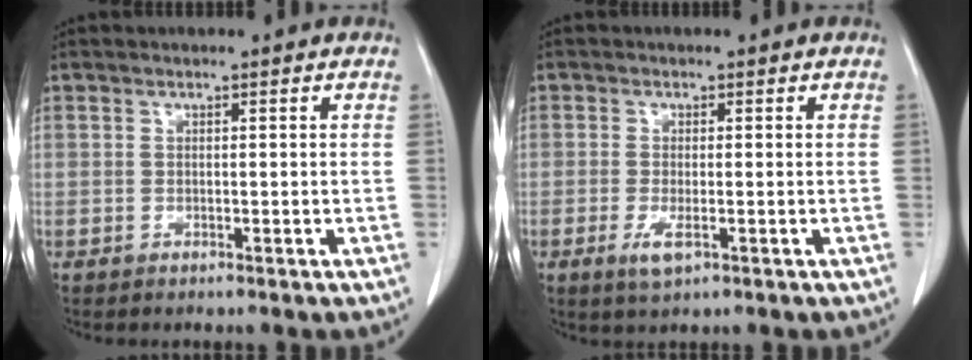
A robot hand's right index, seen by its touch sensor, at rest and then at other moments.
{"total": 2.8, "force": [-1.1, 0.7, 2.5], "torque": [-0.052, -0.008, -0.014]}